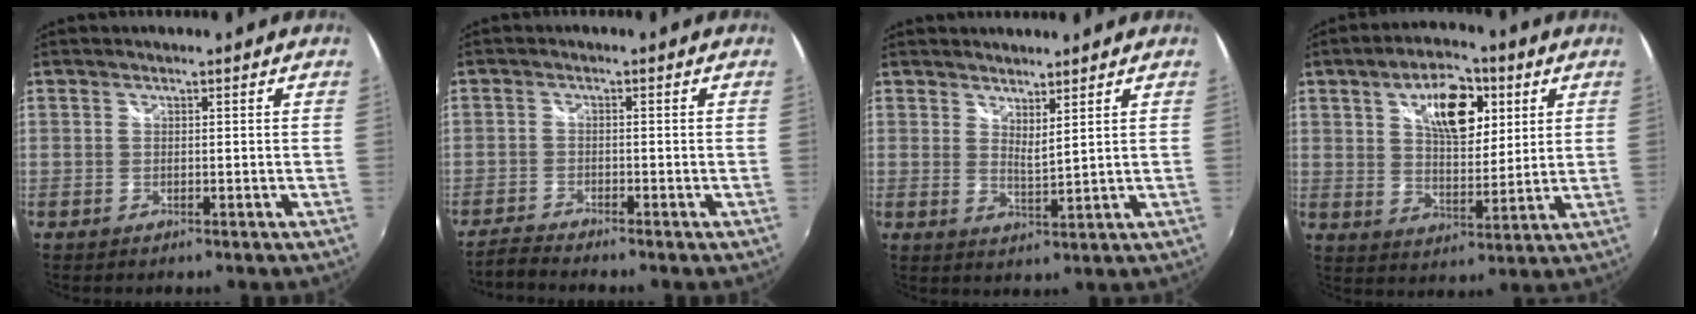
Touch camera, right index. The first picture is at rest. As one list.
[{"total": 3.2, "force": [-3.1, -0.1, 0.4], "torque": [-0.020, -0.012, -0.065]}, {"total": 3.1, "force": [2.8, -0.1, 1.4], "torque": [-0.023, -0.003, 0.044]}, {"total": 12.6, "force": [5.1, 6.5, 9.6], "torque": [-0.147, 0.015, 0.084]}]